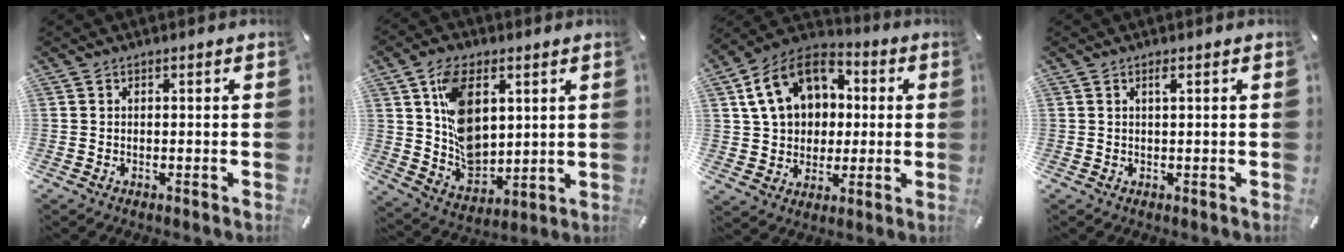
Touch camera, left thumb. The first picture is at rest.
{"total": 12.7, "force": [4.3, 8.4, 8.5], "torque": [-0.170, -0.011, 0.082]}
{"total": 15.9, "force": [3.5, 13.0, 8.4], "torque": [-0.165, 0.000, 0.071]}
{"total": 1.2, "force": [0.4, 0.1, 1.1], "torque": [-0.021, 0.001, 0.006]}